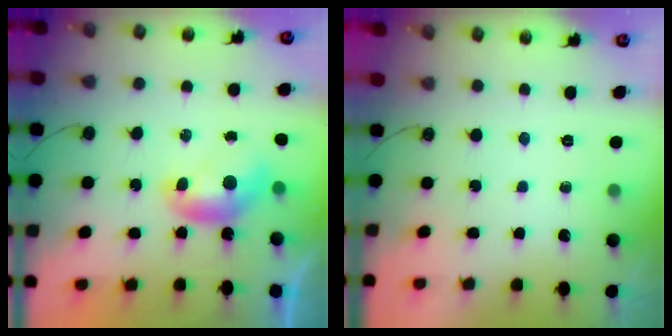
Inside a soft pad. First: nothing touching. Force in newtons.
{"total": 0.0}